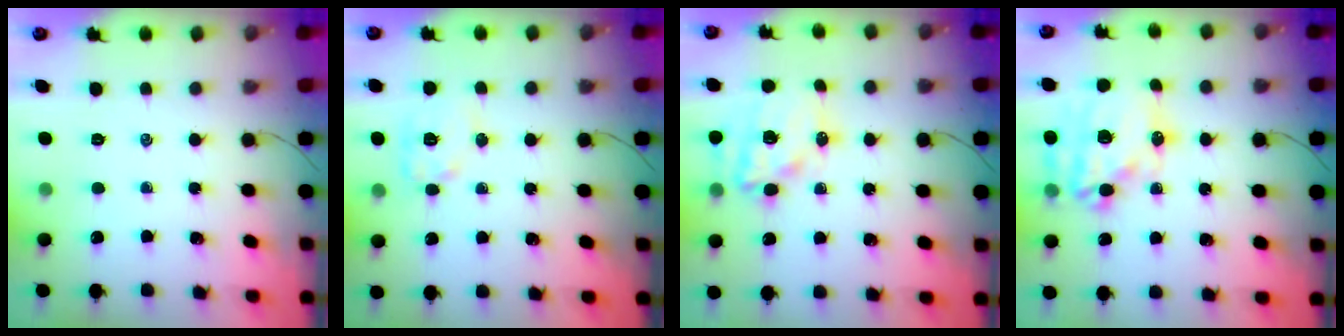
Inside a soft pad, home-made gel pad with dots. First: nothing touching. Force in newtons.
{"total": 8.9, "press": 8.9, "slide": 0.7}
{"total": 14.5, "press": 14.1, "slide": 3.3}
{"total": 20.0, "press": 19.5, "slide": 4.3}